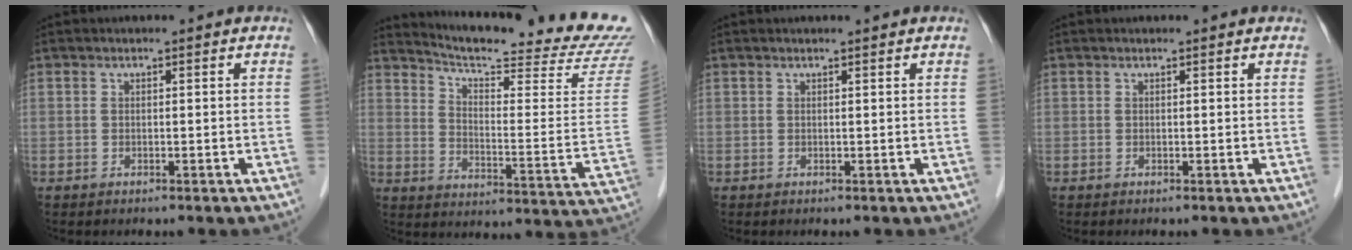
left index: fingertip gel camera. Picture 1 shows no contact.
{"total": 23.7, "force": [22.5, -0.4, 7.6], "torque": [-0.121, -0.117, 0.280]}
{"total": 1.0, "force": [0.9, -0.1, 0.3], "torque": [-0.008, 0.003, 0.014]}
{"total": 0.7, "force": [0.7, 0.1, 0.1], "torque": [-0.006, 0.002, 0.005]}